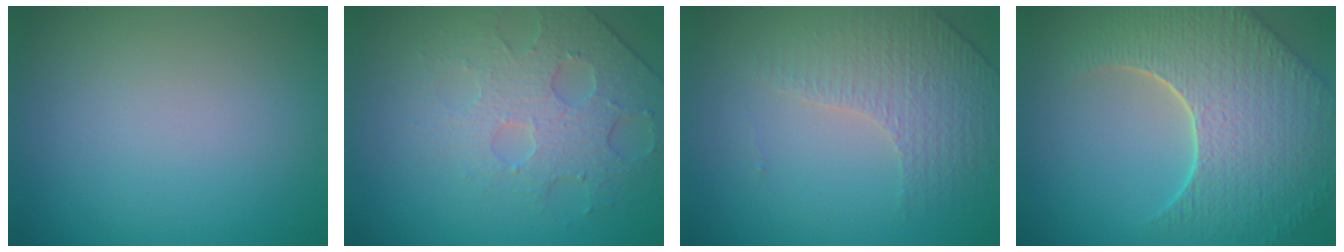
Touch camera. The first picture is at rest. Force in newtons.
{"total": 3.8, "press": 3.6, "slide": 1.2}
{"total": 4.3, "press": 3.0, "slide": 3.1}
{"total": 9.0, "press": 6.4, "slide": 6.4}